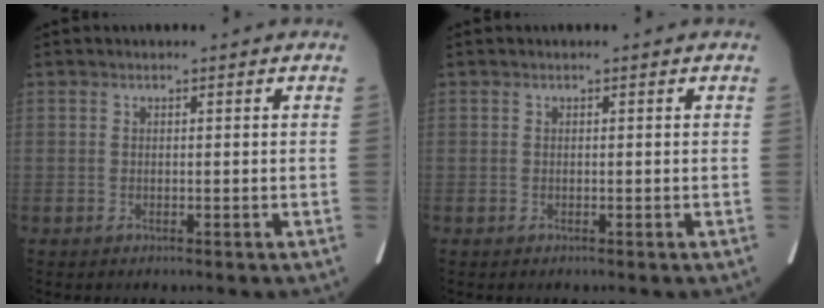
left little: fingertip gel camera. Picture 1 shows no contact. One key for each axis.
{"total": 0.0}